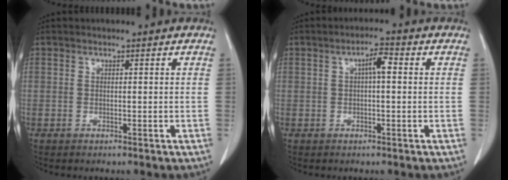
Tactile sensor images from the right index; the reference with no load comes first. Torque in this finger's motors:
{"motor_torque": [0.33, 0.04, 0.07, 0.03]}